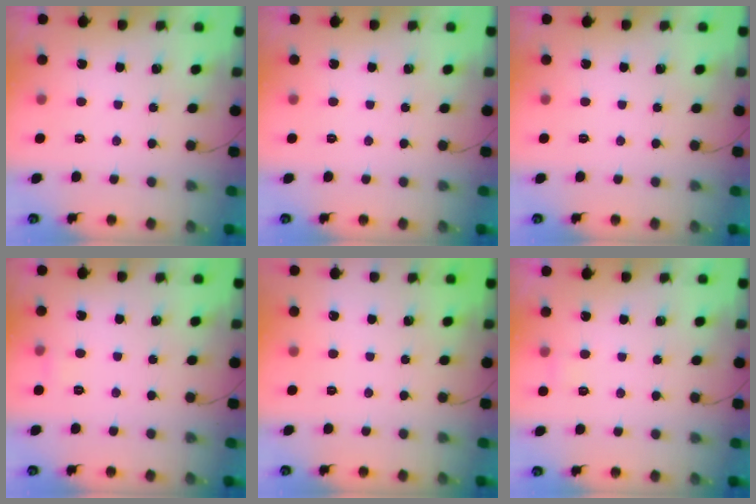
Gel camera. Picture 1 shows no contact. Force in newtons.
{"total": 0.0}
{"total": 0.0}
{"total": 6.3, "press": 1.7, "slide": 6.1}
{"total": 0.0}
{"total": 2.1, "press": 2.0, "slide": 0.7}